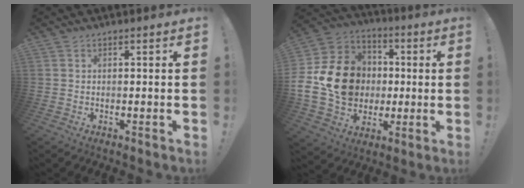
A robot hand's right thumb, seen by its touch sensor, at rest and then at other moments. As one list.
[{"total": 19.2, "force": [-0.2, 16.2, 10.3], "torque": [-0.158, 0.015, 0.018]}]